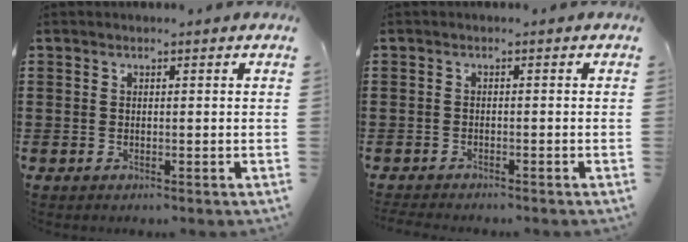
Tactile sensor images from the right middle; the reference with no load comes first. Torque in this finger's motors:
{"motor_torque": [0.77, 0.59, 0.21, 0.05]}